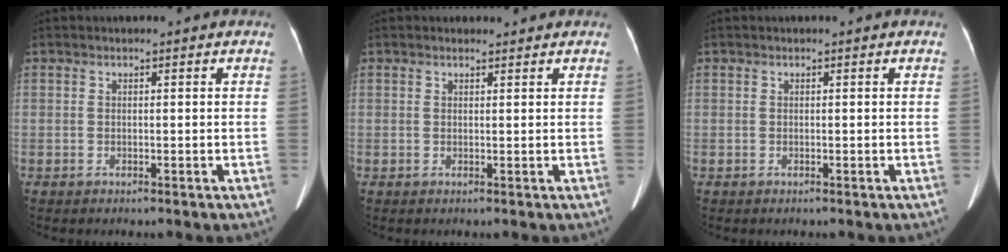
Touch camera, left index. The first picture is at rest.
{"total": 1.1, "force": [1.0, 0.4, 0.1], "torque": [-0.010, 0.006, 0.017]}
{"total": 0.0}